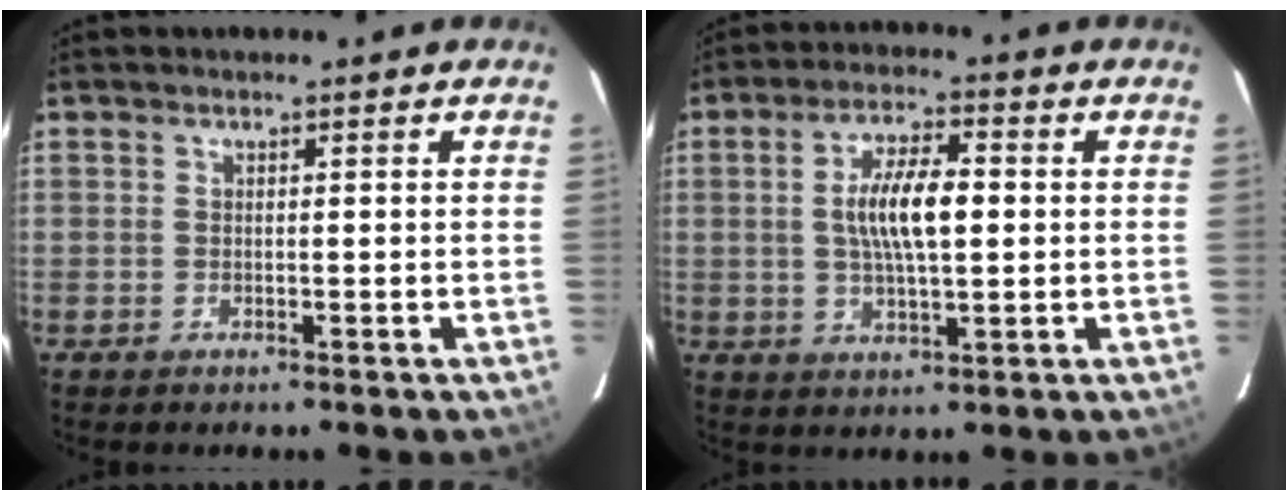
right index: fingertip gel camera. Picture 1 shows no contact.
{"total": 9.3, "force": [0.8, 3.1, 8.7], "torque": [-0.160, 0.007, 0.015]}